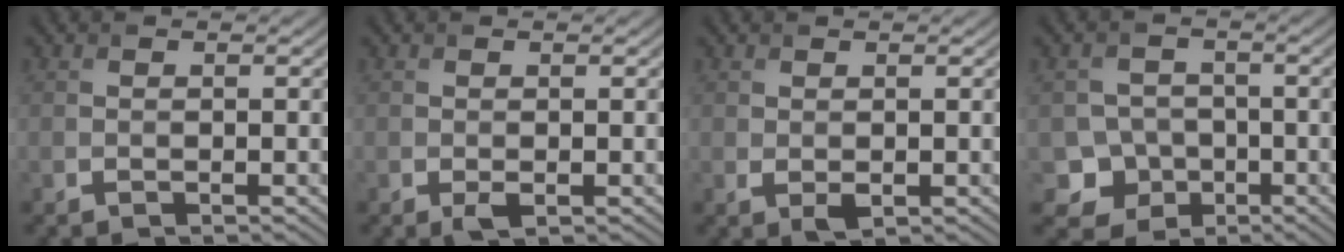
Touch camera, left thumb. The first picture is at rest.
{"total": 0.9, "force": [-0.3, 0.4, 0.8], "torque": [-0.018, -0.005, -0.004]}
{"total": 1.2, "force": [0.1, 0.6, 1.0], "torque": [-0.022, -0.006, 0.007]}
{"total": 4.8, "force": [-1.8, 4.3, 1.2], "torque": [-0.022, -0.003, -0.049]}